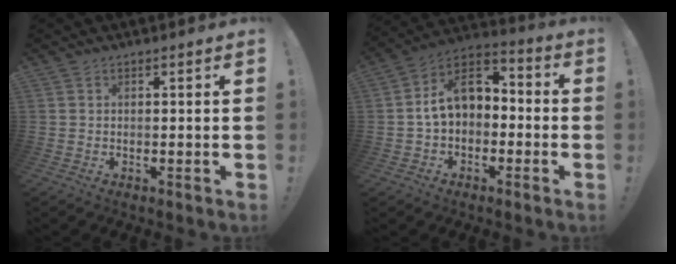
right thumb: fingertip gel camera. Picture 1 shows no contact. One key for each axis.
{"total": 11.5, "fx": 1.0, "fy": 8.4, "fz": 7.8, "tx": -0.128, "ty": 0.017, "tz": 0.026}